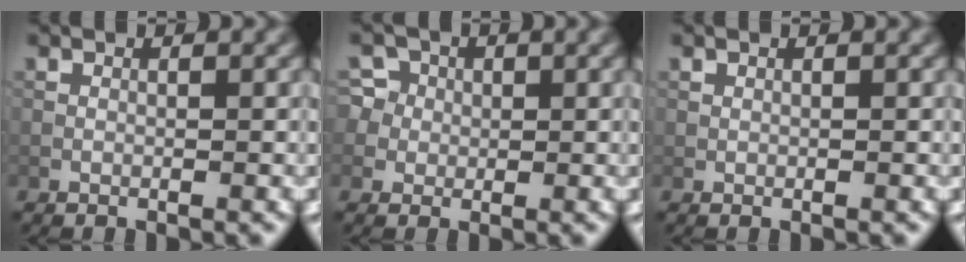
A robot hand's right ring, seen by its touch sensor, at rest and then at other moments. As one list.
[{"total": 5.7, "force": [1.4, 5.2, 1.8], "torque": [-0.036, 0.041, 0.008]}, {"total": 0.0}]